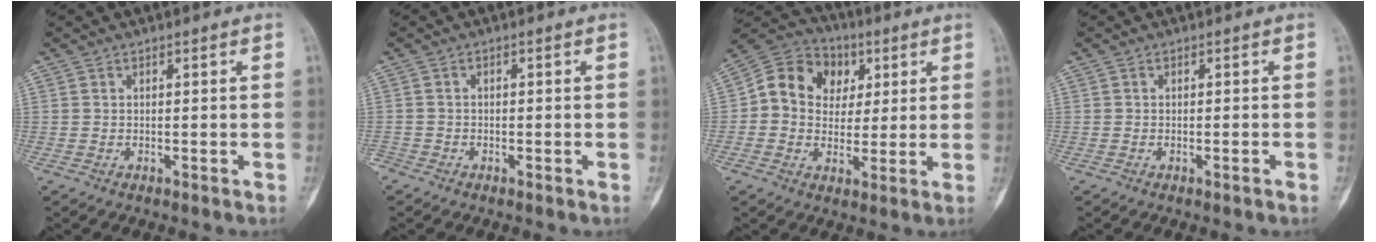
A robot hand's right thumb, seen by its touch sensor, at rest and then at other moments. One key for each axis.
{"total": 1.7, "fx": -1.4, "fy": 1.0, "fz": 0.1, "tx": -0.004, "ty": 0.003, "tz": -0.028}
{"total": 13.0, "fx": 2.7, "fy": 11.1, "fz": 6.3, "tx": -0.072, "ty": 0.015, "tz": 0.037}
{"total": 0.7, "fx": -0.5, "fy": 0.0, "fz": 0.6, "tx": -0.011, "ty": 0.001, "tz": -0.004}